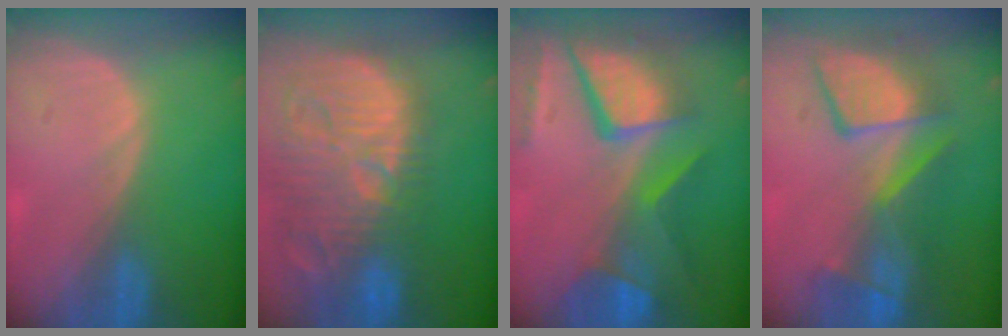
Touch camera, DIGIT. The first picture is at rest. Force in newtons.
{"total": 15.4, "press": 13.4, "slide": 7.6}
{"total": 12.0, "press": 9.8, "slide": 6.9}
{"total": 9.5, "press": 9.2, "slide": 2.1}